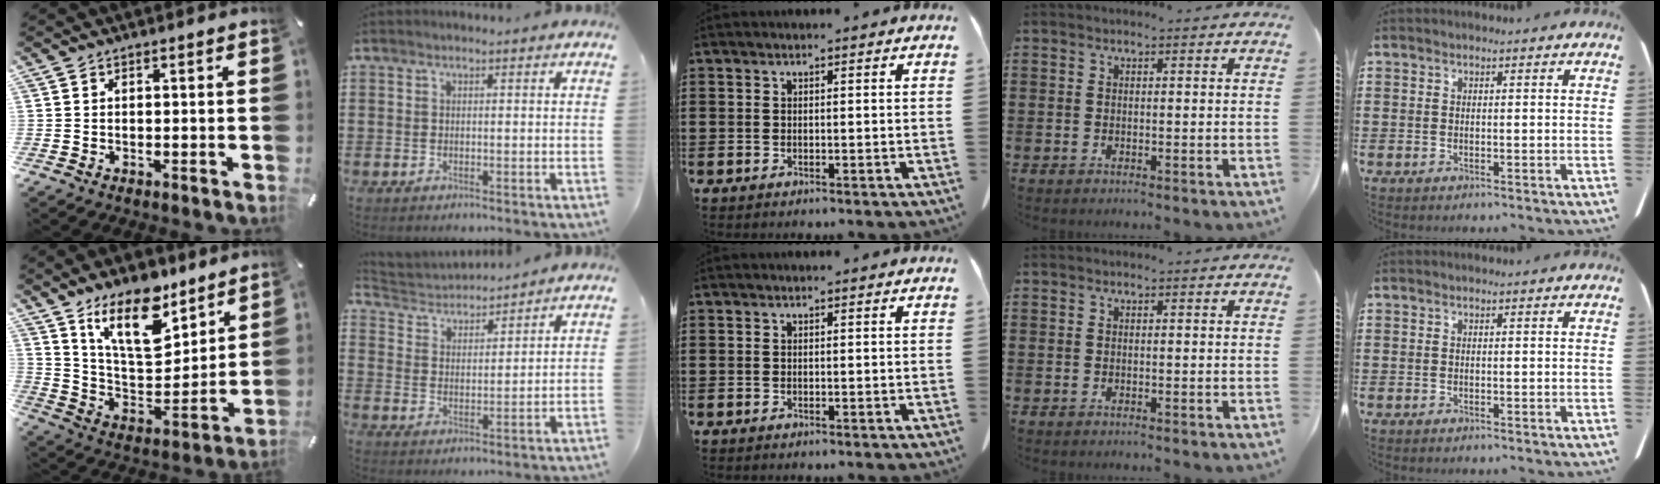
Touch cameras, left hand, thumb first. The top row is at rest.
{"thumb": {"total": 18.5, "force": [12.7, 8.5, 10.4], "torque": [-0.174, -0.073, 0.224]}, "index": {"total": 3.3, "force": [3.2, 0.6, -0.3], "torque": [-0.015, -0.017, 0.055]}}